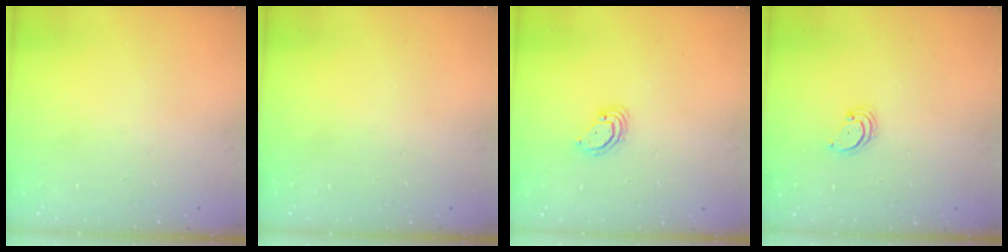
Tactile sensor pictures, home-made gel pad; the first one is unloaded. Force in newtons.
{"total": 0.0}
{"total": 2.9, "press": 2.9, "slide": 0.2}
{"total": 2.5, "press": 2.5, "slide": 0.3}